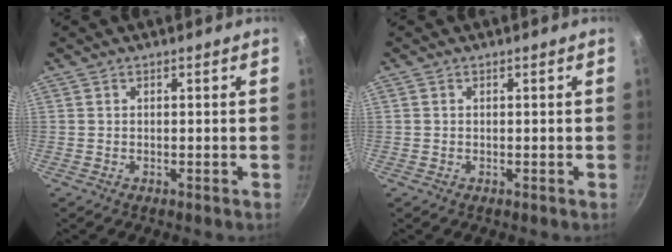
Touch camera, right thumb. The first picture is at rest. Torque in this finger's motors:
{"motor_torque": [-0.03, -0.21, -0.24, 0.08, 0.04]}